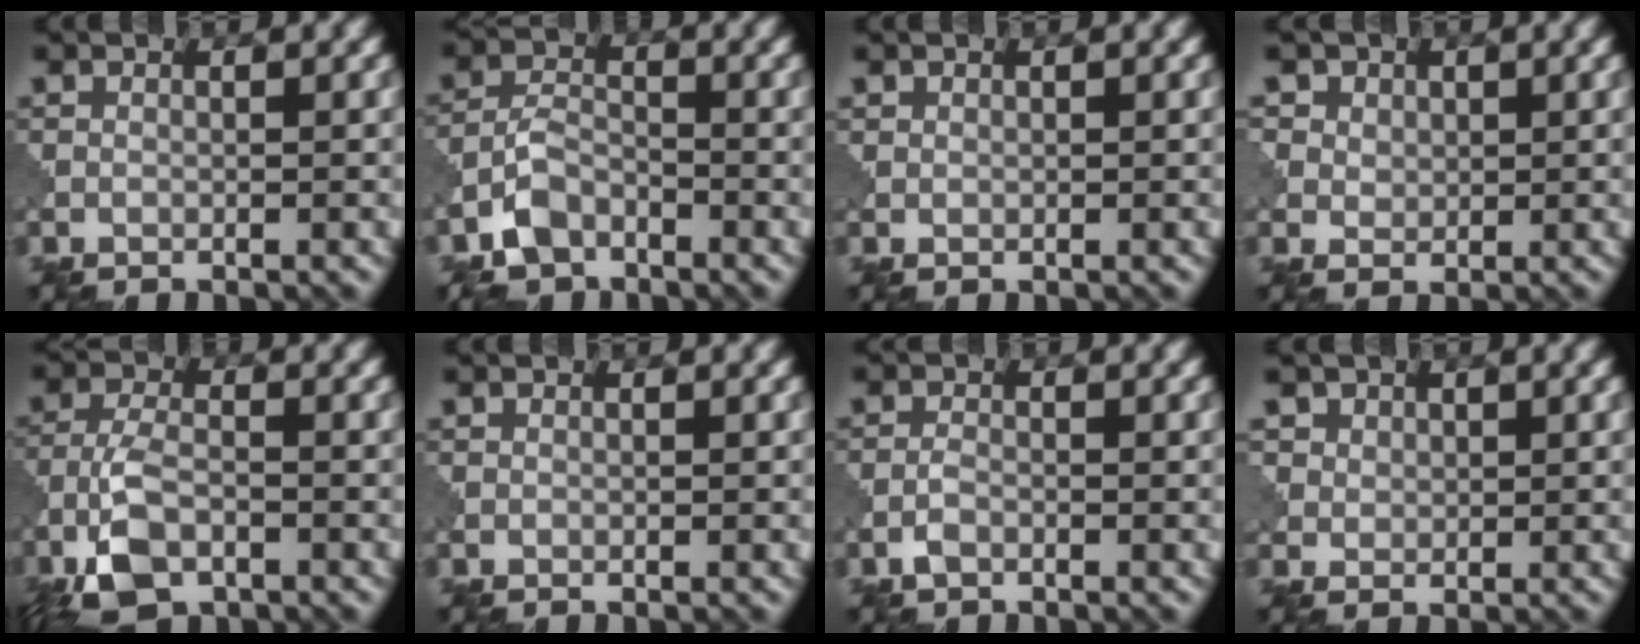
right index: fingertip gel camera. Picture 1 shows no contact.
{"total": 4.3, "force": [-3.0, 2.2, 2.1], "torque": [-0.038, 0.000, -0.070]}
{"total": 0.6, "force": [0.3, 0.4, 0.2], "torque": [-0.001, 0.001, 0.008]}
{"total": 5.6, "force": [2.8, 4.3, 2.2], "torque": [-0.057, 0.008, 0.042]}
{"total": 6.0, "force": [-3.5, 2.6, 4.1], "torque": [-0.089, -0.002, -0.078]}
{"total": 0.0}
{"total": 1.3, "force": [-0.9, 0.5, 0.8], "torque": [-0.018, 0.002, -0.021]}
{"total": 3.8, "force": [2.0, 2.9, 1.3], "torque": [-0.043, -0.001, 0.043]}